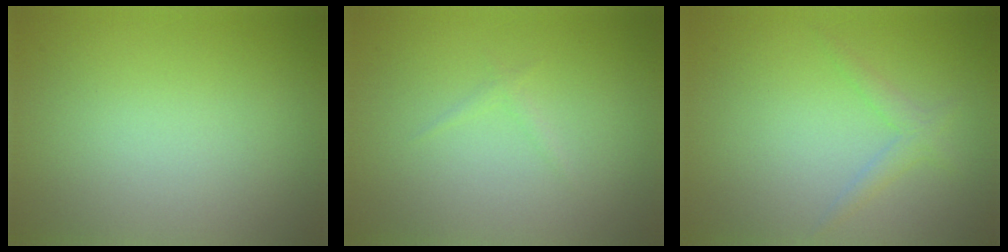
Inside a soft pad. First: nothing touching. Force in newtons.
{"total": 0.6, "press": 0.6, "slide": 0.0}
{"total": 1.5, "press": 1.5, "slide": 0.1}